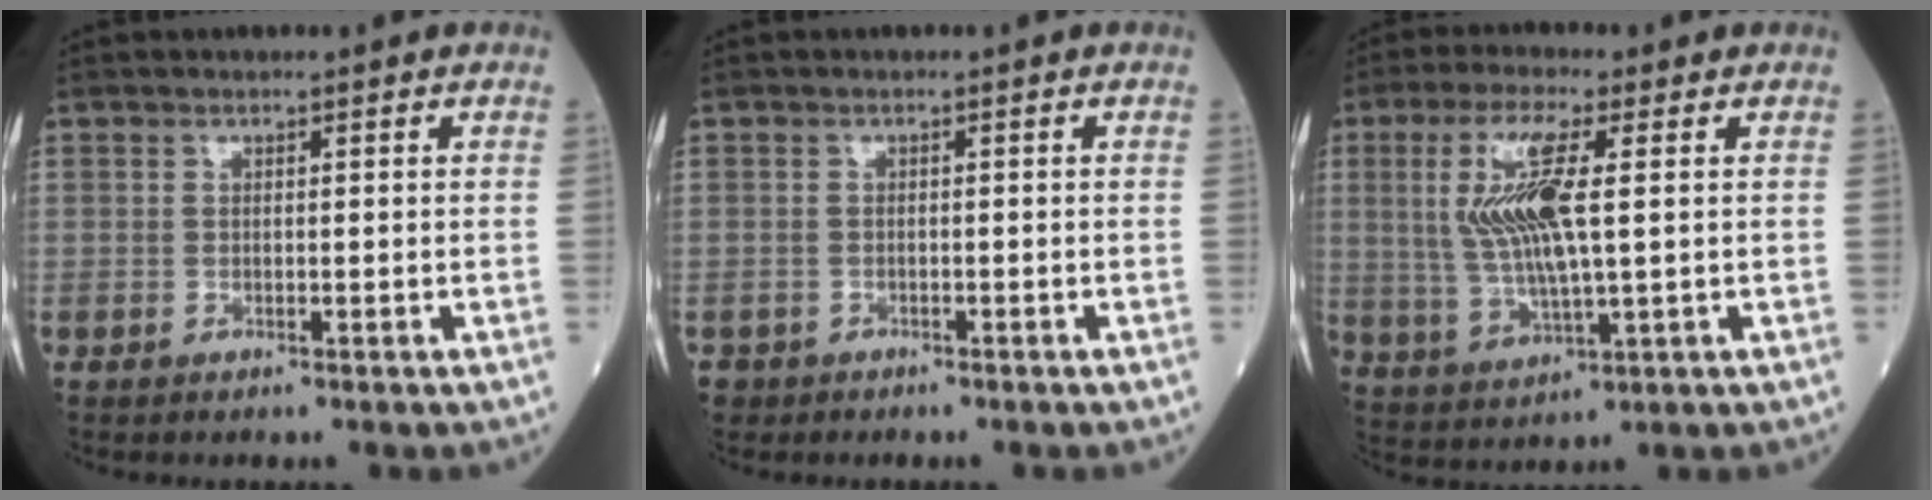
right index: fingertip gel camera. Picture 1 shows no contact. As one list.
[{"total": 1.5, "force": [-1.2, 1.0, -0.1], "torque": [-0.009, 0.001, -0.020]}, {"total": 11.1, "force": [2.1, 1.9, 10.7], "torque": [-0.230, 0.002, 0.042]}]